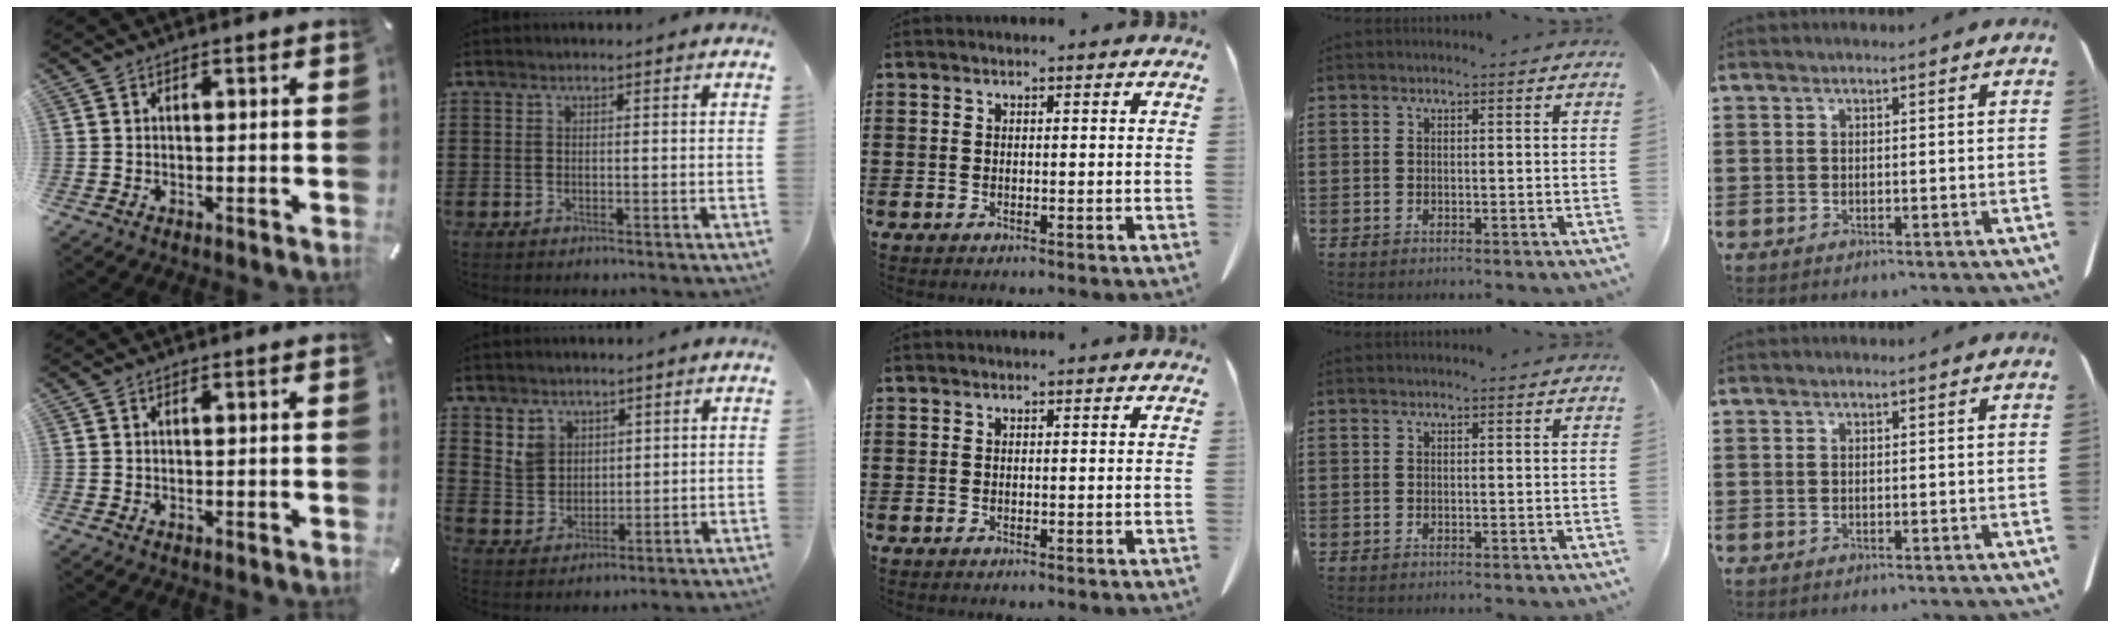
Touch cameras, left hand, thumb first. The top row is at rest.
{"index": {"total": 4.7, "force": [2.8, 3.7, 0.4], "torque": [-0.019, 0.006, 0.053]}}